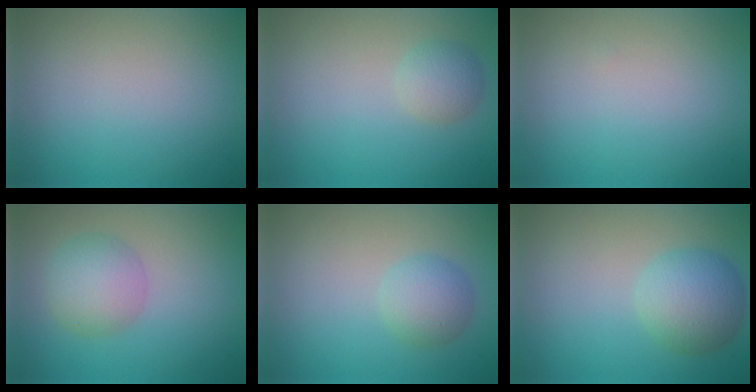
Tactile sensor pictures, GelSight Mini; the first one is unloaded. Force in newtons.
{"total": 1.8, "press": 1.8, "slide": 0.0}
{"total": 0.0}
{"total": 3.8, "press": 3.8, "slide": 0.1}
{"total": 2.5, "press": 2.5, "slide": 0.1}
{"total": 4.2, "press": 4.2, "slide": 0.1}